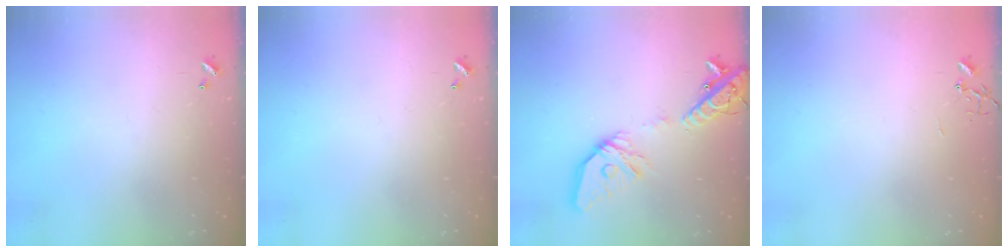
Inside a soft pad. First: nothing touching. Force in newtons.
{"total": 0.0}
{"total": 20.2, "press": 20.0, "slide": 3.0}
{"total": 0.0}